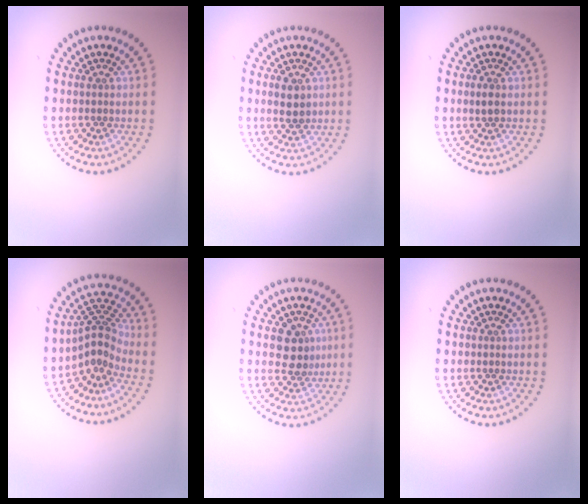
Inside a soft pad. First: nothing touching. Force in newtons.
{"total": 2.2, "press": 2.2, "slide": 0.4}
{"total": 1.2, "press": 1.2, "slide": 0.2}
{"total": 3.2, "press": 2.2, "slide": 2.4}
{"total": 3.4, "press": 3.2, "slide": 1.1}
{"total": 0.0}